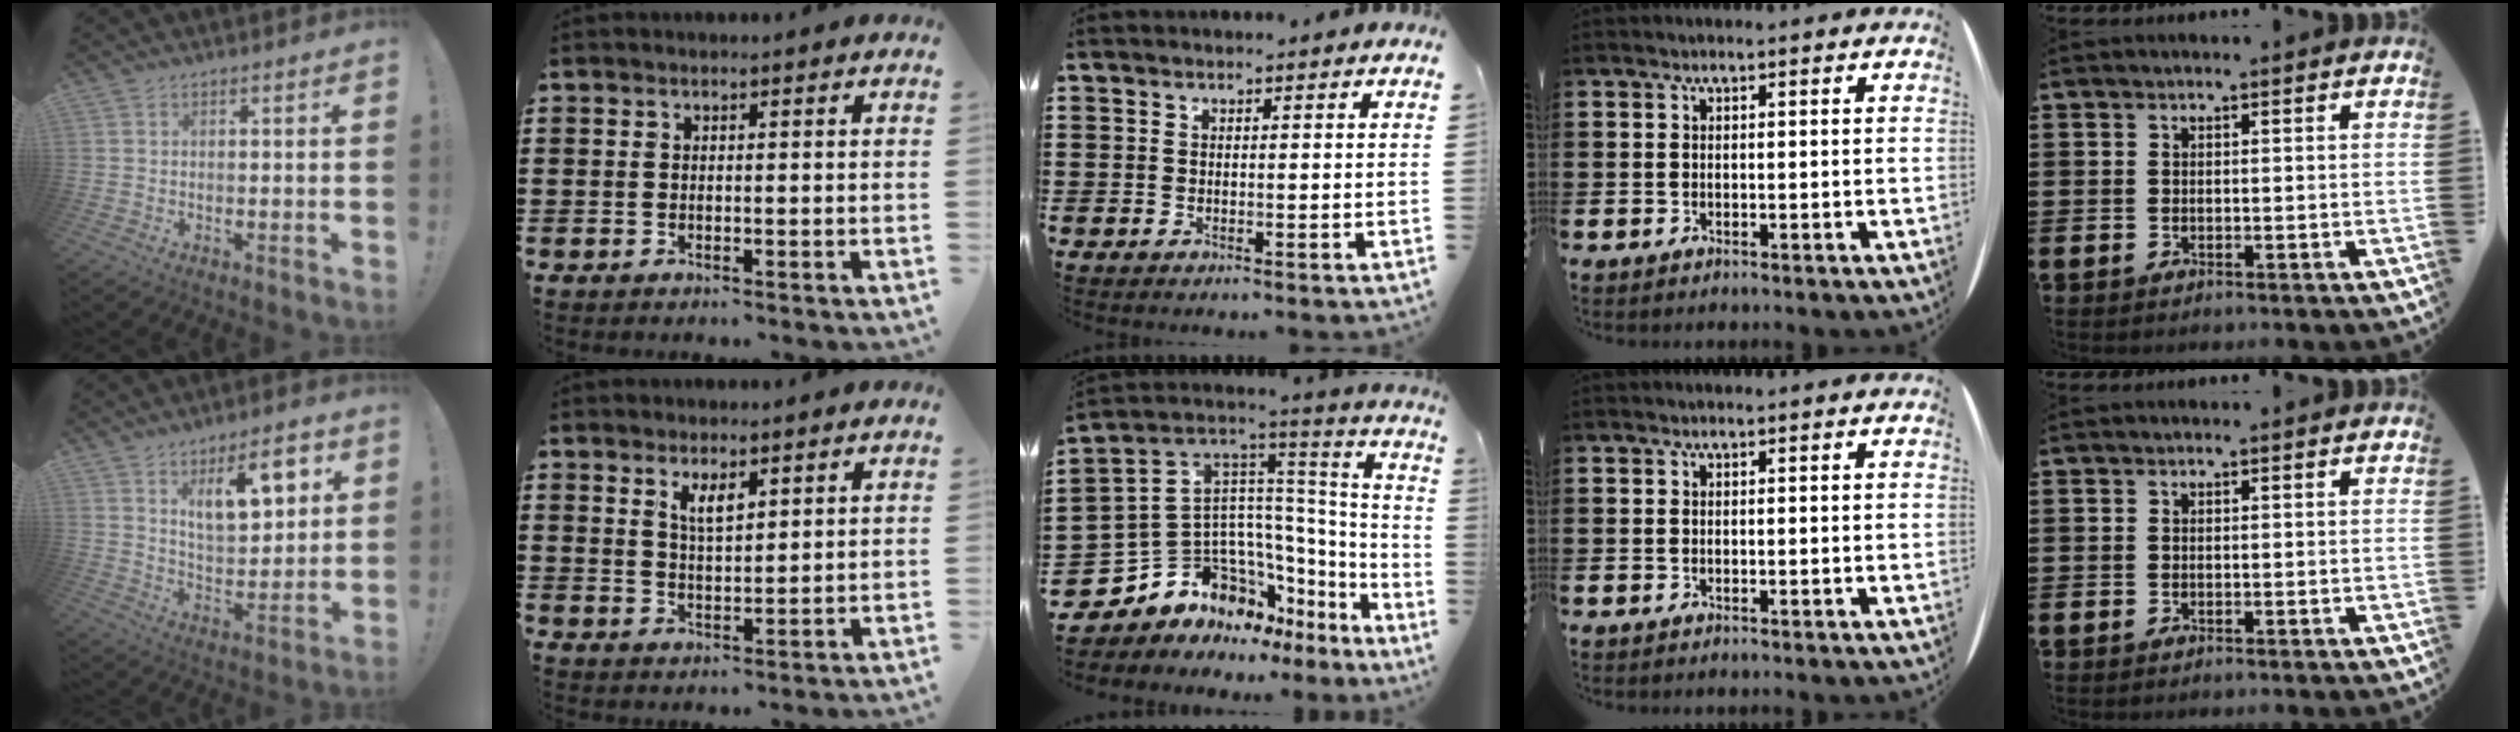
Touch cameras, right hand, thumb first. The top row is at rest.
{"thumb": {"total": 13.3, "force": [6.7, 5.7, 10.0], "torque": [-0.139, -0.021, 0.110]}, "index": {"total": 3.6, "force": [2.3, 1.3, 2.5], "torque": [-0.045, 0.001, 0.039]}, "middle": {"total": 10.2, "force": [-5.2, 7.7, 4.2], "torque": [-0.132, -0.026, -0.102]}}